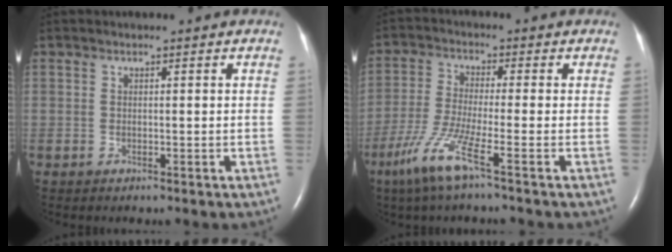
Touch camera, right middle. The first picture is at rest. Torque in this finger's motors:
{"motor_torque": [0.17, -0.20, 0.77, 0.21]}